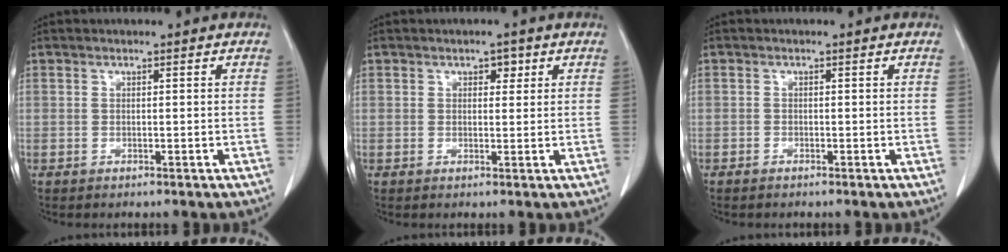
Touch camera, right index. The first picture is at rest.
{"total": 2.5, "force": [1.1, 1.6, 1.5], "torque": [-0.029, 0.011, 0.020]}
{"total": 0.8, "force": [-0.5, 0.5, 0.4], "torque": [-0.009, 0.000, -0.008]}